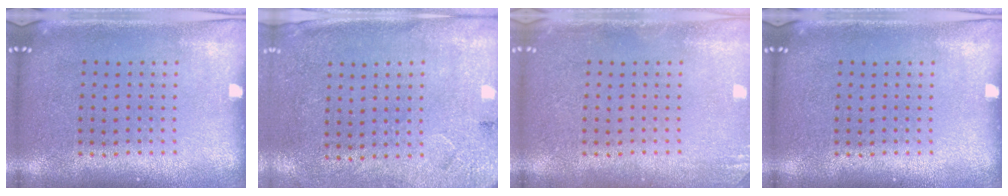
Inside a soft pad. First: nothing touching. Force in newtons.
{"total": 2.7, "press": 2.2, "slide": 1.5}
{"total": 1.3, "press": 1.3, "slide": 0.1}
{"total": 0.0}